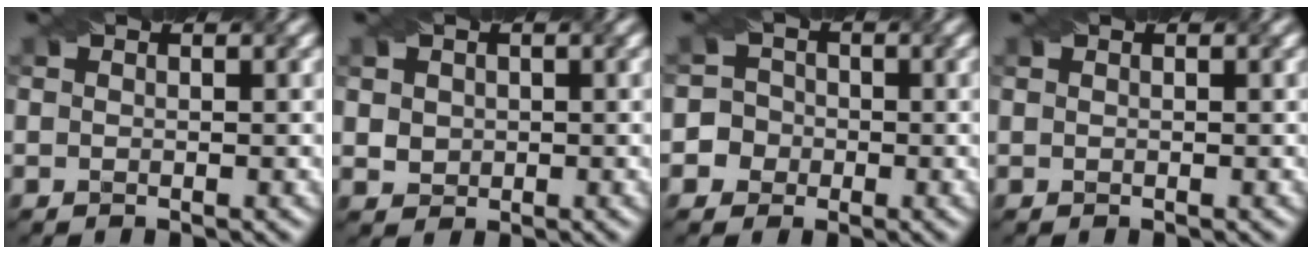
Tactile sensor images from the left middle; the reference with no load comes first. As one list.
[{"total": 1.9, "force": [0.6, 1.7, 0.7], "torque": [-0.014, 0.012, 0.019]}, {"total": 4.5, "force": [-1.6, 4.2, 0.4], "torque": [0.010, 0.016, -0.050]}, {"total": 0.0}]